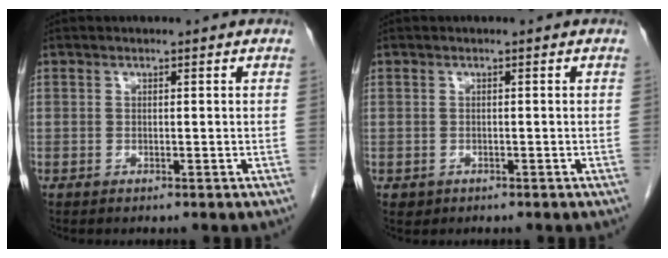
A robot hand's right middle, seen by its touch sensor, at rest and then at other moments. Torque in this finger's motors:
{"motor_torque": [0.47, -0.20, -0.02, -0.01]}